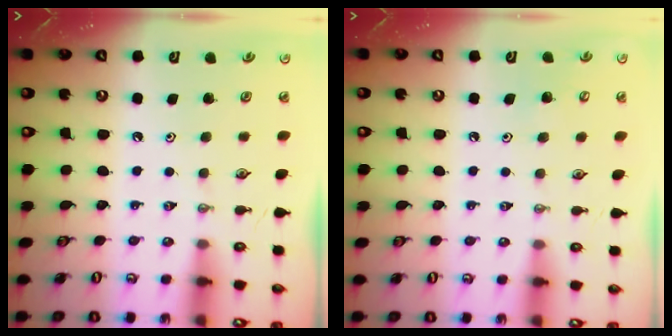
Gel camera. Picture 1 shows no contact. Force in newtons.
{"total": 4.0, "press": 4.0, "slide": 0.2}